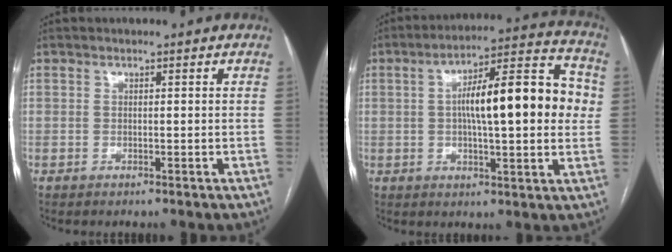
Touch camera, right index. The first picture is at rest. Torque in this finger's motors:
{"motor_torque": [1.41, 0.69, 0.43, 0.11]}